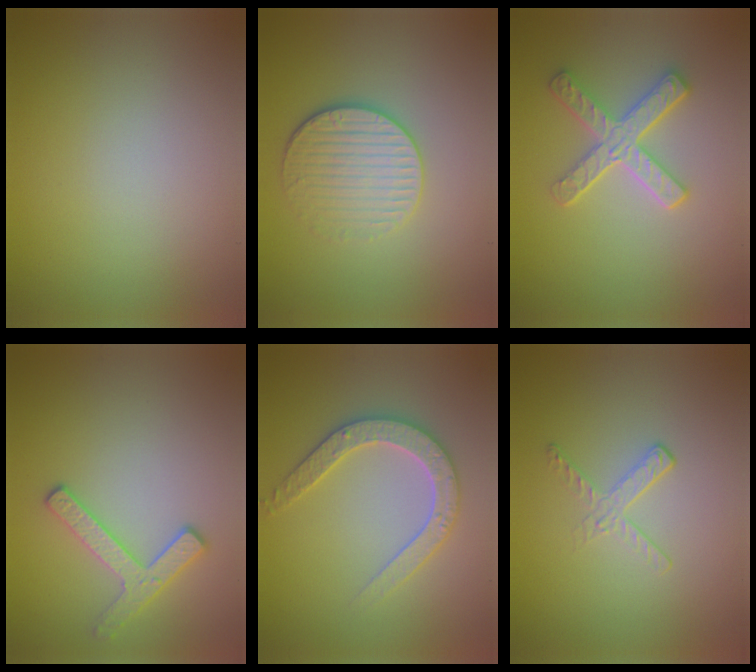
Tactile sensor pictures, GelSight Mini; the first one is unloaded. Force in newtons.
{"total": 3.6, "press": 3.3, "slide": 1.4}
{"total": 3.7, "press": 3.2, "slide": 1.8}
{"total": 2.5, "press": 2.5, "slide": 0.4}
{"total": 3.3, "press": 3.3, "slide": 0.6}
{"total": 1.7, "press": 0.7, "slide": 1.5}